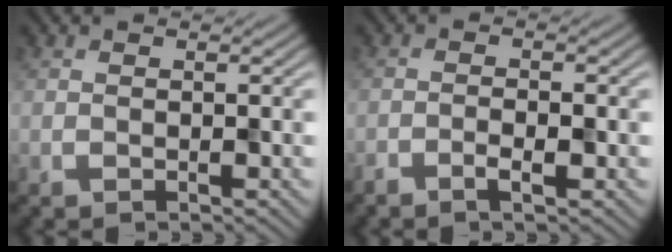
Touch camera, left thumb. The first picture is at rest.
{"total": 1.9, "force": [-1.2, 0.4, 1.5], "torque": [-0.029, 0.001, -0.023]}